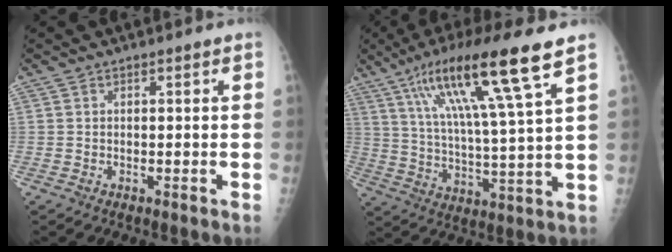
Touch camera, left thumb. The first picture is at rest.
{"total": 18.5, "force": [10.0, 1.4, 15.5], "torque": [-0.275, -0.029, 0.176]}